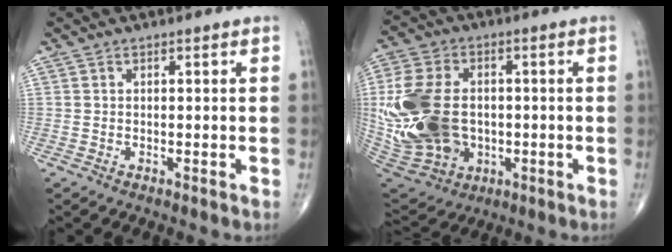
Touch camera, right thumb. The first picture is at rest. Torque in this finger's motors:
{"motor_torque": [2.03, 2.04, 1.76, -0.02, 0.24]}